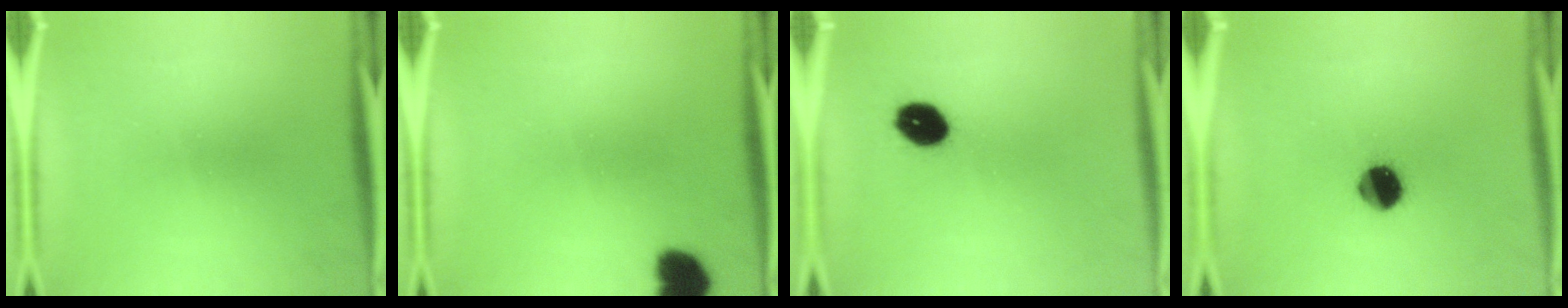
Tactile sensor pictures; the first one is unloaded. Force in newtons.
{"total": 5.7}
{"total": 7.6}
{"total": 8.3}